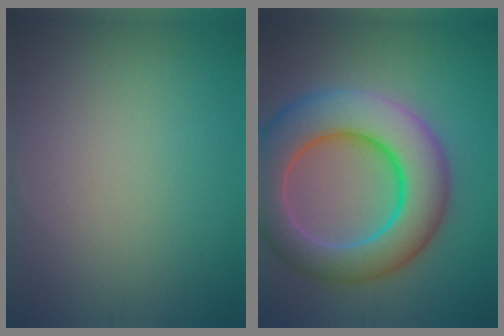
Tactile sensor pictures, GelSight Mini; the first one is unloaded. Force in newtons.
{"total": 11.3, "press": 11.3, "slide": 0.4}